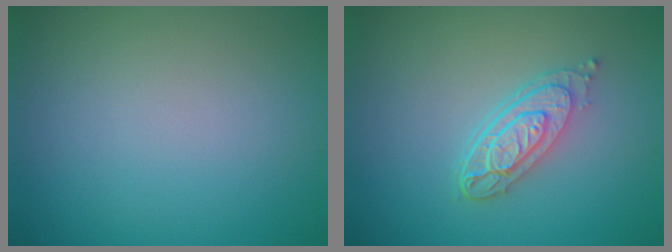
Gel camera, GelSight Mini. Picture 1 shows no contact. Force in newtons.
{"total": 4.1, "press": 3.0, "slide": 2.7}